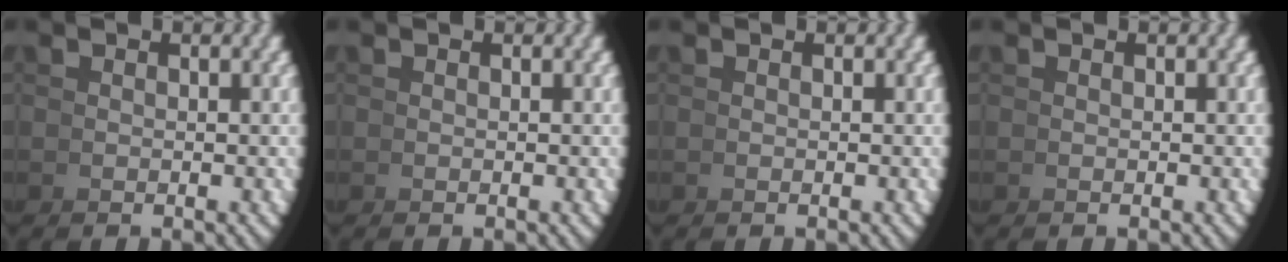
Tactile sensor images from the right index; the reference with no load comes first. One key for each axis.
{"total": 0.0}
{"total": 0.0}
{"total": 0.0}